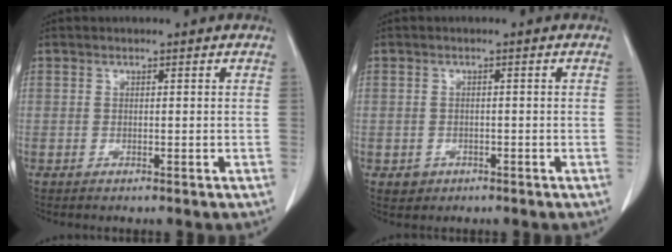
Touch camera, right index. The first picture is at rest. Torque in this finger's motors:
{"motor_torque": [-0.12, 0.00, -0.47, -0.09]}